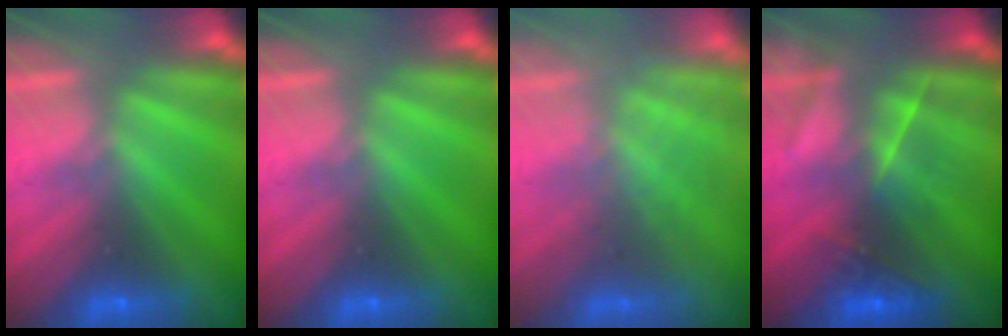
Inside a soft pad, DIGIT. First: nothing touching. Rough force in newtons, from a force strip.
{"total": 0.0}
{"total": 3.0}
{"total": 2.8}